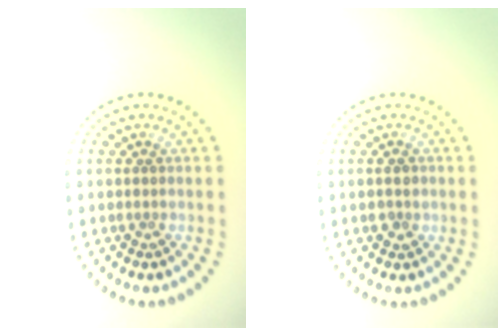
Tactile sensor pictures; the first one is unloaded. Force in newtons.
{"total": 1.3, "press": 1.3, "slide": 0.2}